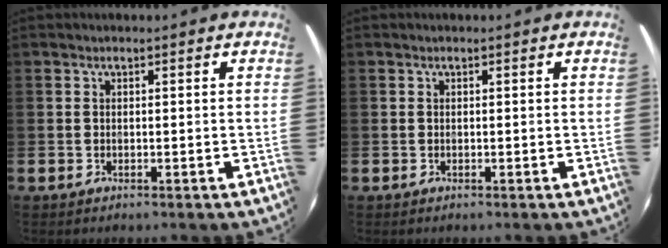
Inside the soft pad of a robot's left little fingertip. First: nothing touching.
{"total": 0.0}